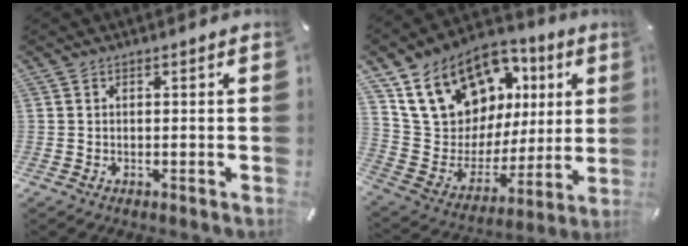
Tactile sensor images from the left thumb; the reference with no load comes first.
{"total": 18.6, "force": [11.4, 12.7, 7.5], "torque": [-0.145, -0.074, 0.225]}